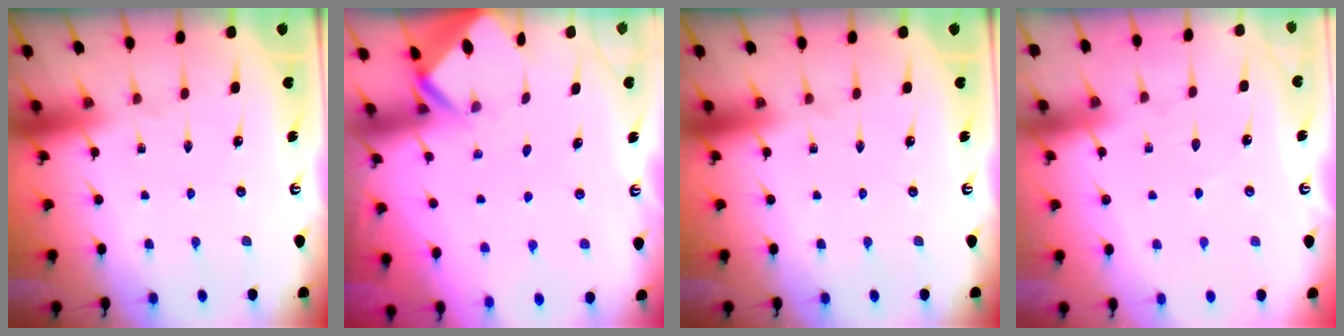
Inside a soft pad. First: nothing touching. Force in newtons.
{"total": 2.8, "press": 2.8, "slide": 0.2}
{"total": 0.0}
{"total": 2.7, "press": 2.6, "slide": 0.3}